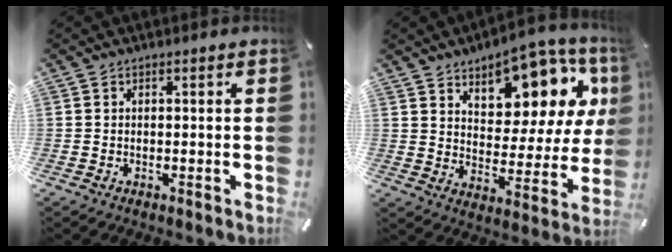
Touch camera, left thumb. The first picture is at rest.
{"total": 13.4, "force": [9.6, 7.4, 5.7], "torque": [-0.069, -0.092, 0.165]}